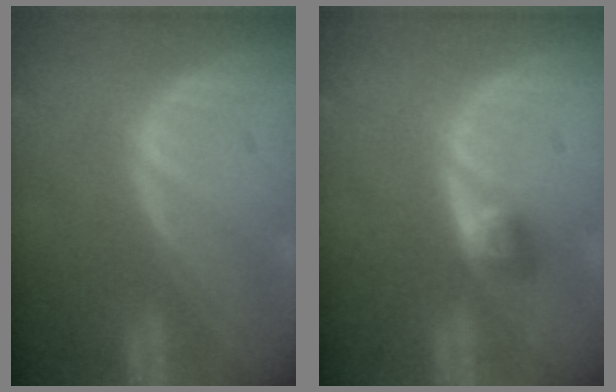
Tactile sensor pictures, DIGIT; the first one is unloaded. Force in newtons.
{"total": 2.5, "press": 2.4, "slide": 0.7}